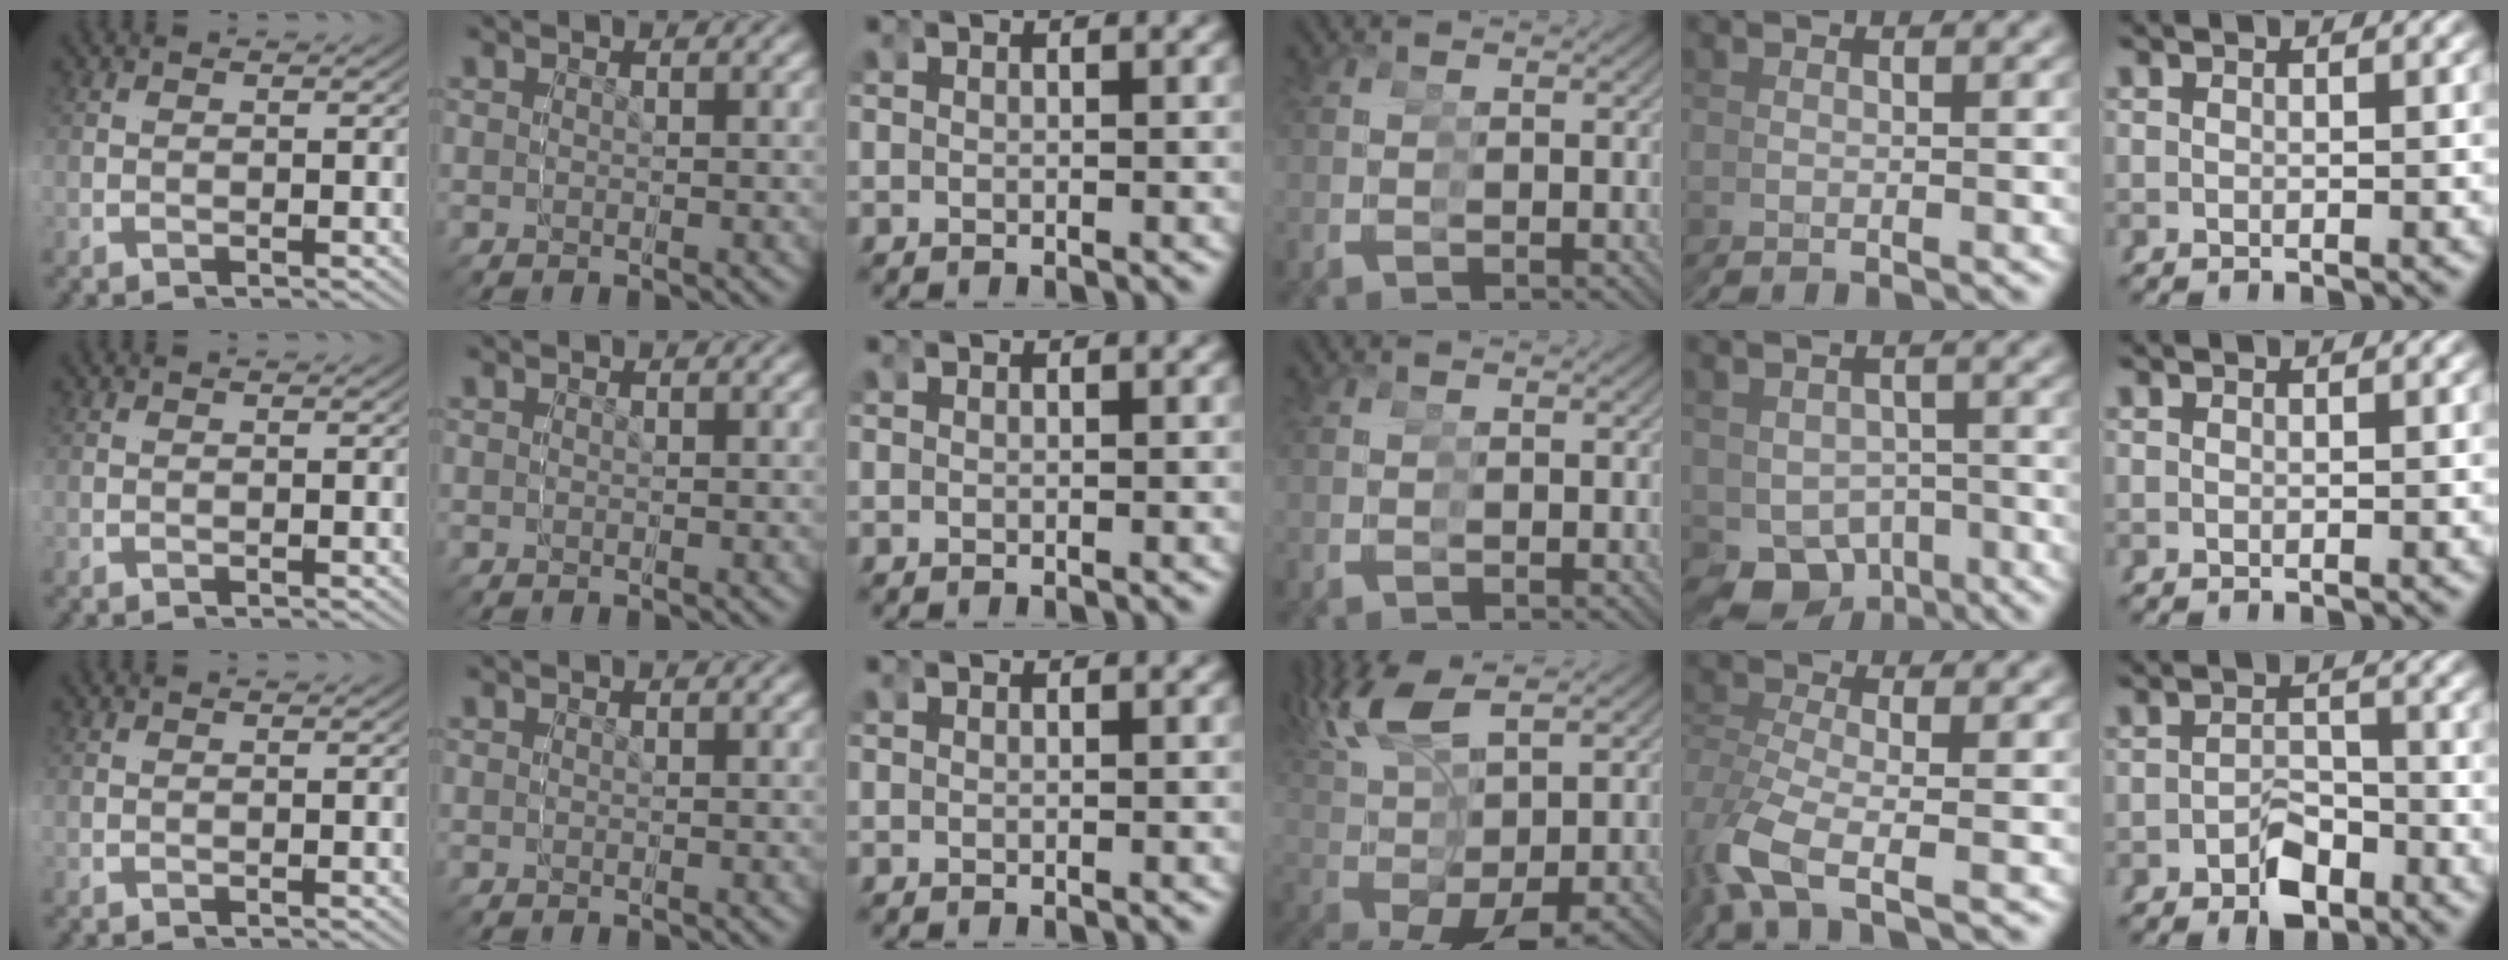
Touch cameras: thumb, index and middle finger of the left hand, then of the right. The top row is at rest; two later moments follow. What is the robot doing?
{"motion": "grasp_and_lifting", "object": "glasses"}